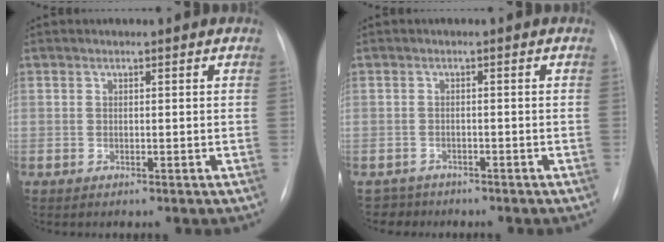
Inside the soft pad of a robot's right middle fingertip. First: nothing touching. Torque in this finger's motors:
{"motor_torque": [-0.04, 0.03, -0.09, -0.02]}